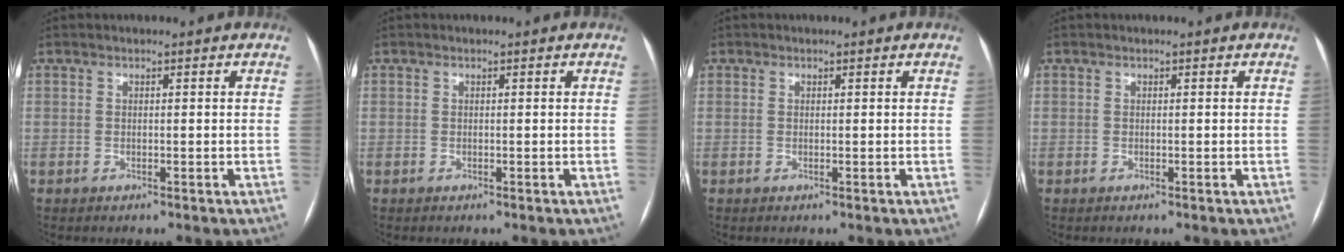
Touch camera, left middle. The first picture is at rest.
{"total": 0.0}
{"total": 0.0}
{"total": 0.0}